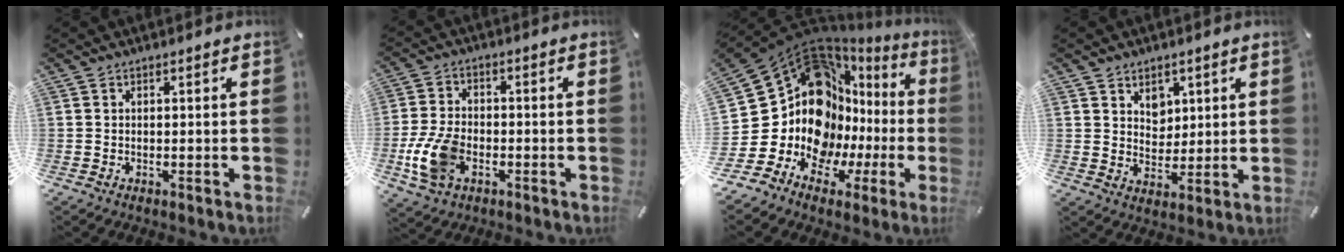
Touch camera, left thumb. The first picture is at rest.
{"total": 10.7, "force": [-3.3, 7.2, 7.1], "torque": [-0.154, 0.009, -0.056]}
{"total": 20.1, "force": [4.5, 15.4, 12.1], "torque": [-0.231, -0.105, 0.109]}
{"total": 6.0, "force": [3.2, 5.0, 0.9], "torque": [-0.006, -0.017, 0.053]}